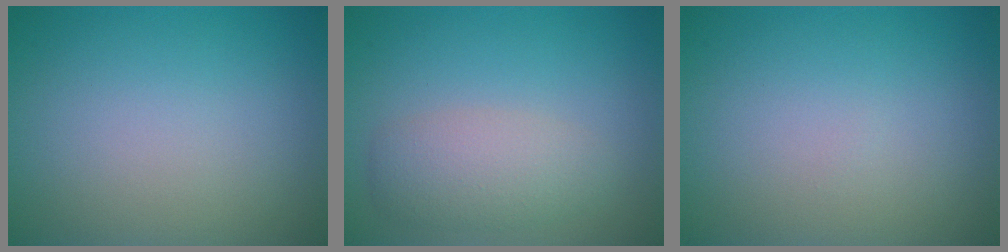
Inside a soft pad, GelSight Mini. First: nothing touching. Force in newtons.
{"total": 3.3, "press": 3.3, "slide": 0.1}
{"total": 0.0}